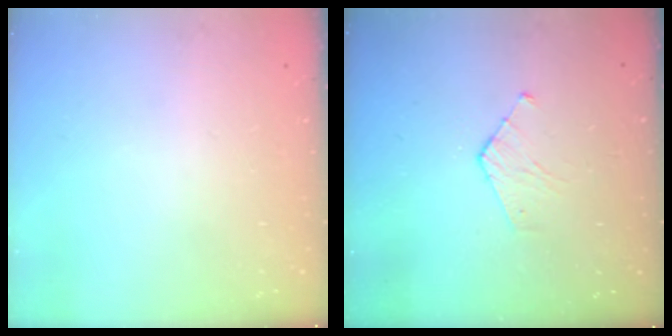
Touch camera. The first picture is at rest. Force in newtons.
{"total": 2.8, "press": 2.8, "slide": 0.3}